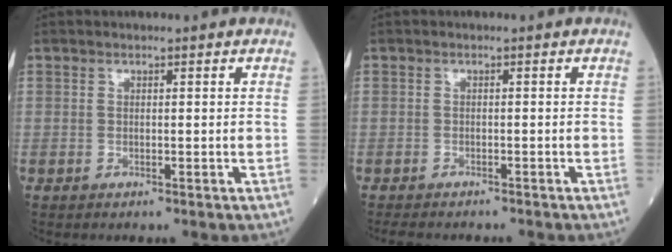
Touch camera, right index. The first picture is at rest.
{"total": 4.8, "force": [-4.2, 1.8, 1.6], "torque": [-0.026, -0.006, -0.060]}